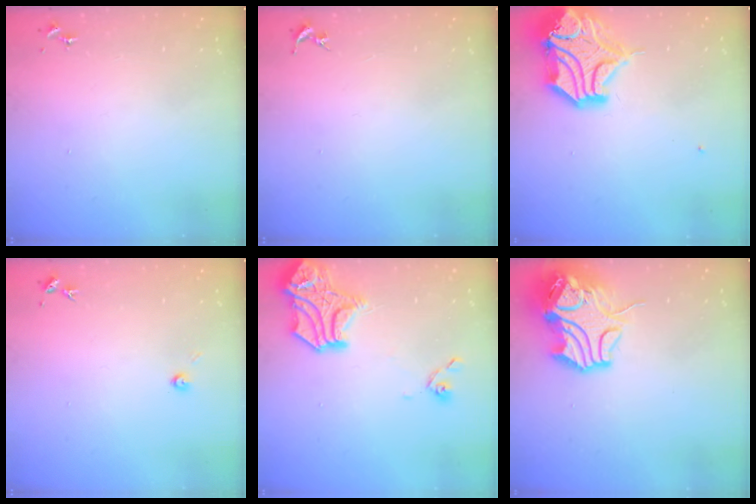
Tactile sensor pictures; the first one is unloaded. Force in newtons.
{"total": 0.0}
{"total": 18.1, "press": 17.9, "slide": 2.5}
{"total": 3.5, "press": 3.5, "slide": 0.2}
{"total": 17.1, "press": 17.0, "slide": 1.5}
{"total": 13.9, "press": 13.8, "slide": 2.1}